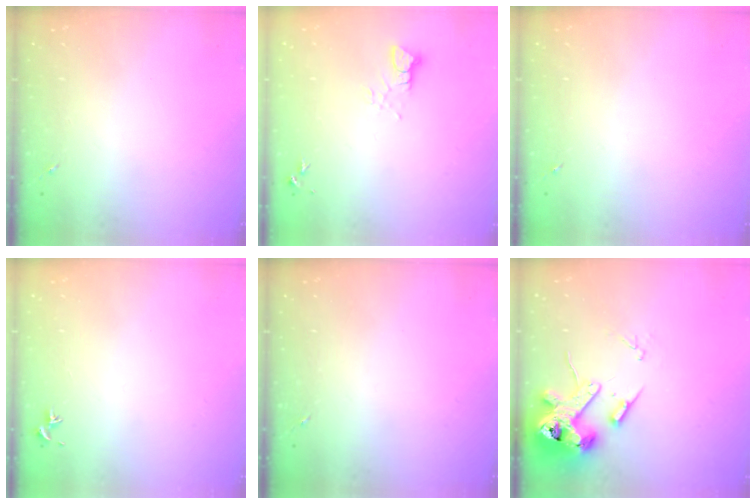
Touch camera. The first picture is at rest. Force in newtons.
{"total": 3.3, "press": 3.3, "slide": 0.3}
{"total": 0.0}
{"total": 0.7, "press": 0.6, "slide": 0.5}
{"total": 0.0}
{"total": 15.6, "press": 15.4, "slide": 2.3}